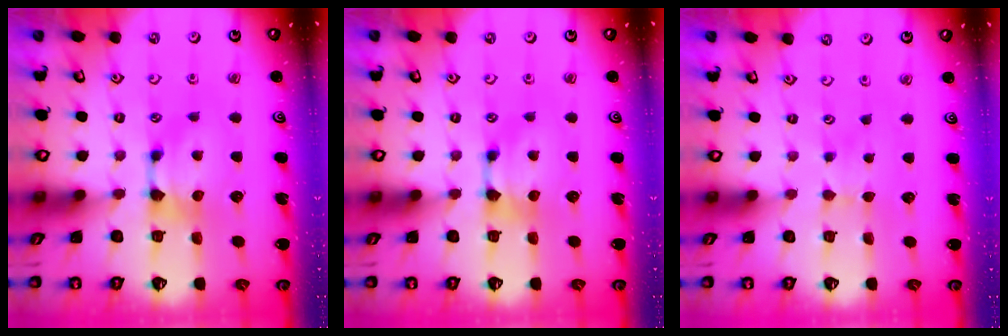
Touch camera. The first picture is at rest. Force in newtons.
{"total": 0.0}
{"total": 2.4, "press": 2.3, "slide": 0.5}